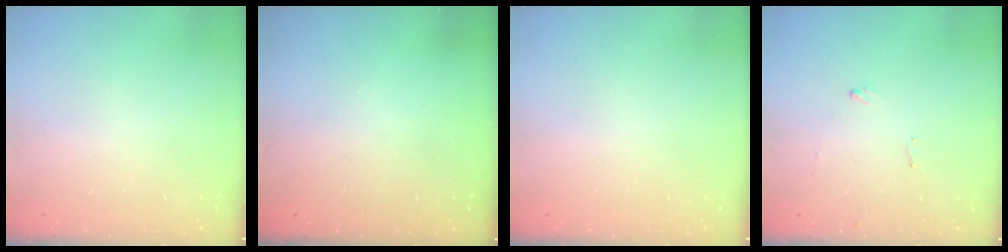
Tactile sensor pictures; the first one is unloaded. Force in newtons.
{"total": 3.1, "press": 3.1, "slide": 0.1}
{"total": 0.0}
{"total": 4.9, "press": 4.9, "slide": 0.3}